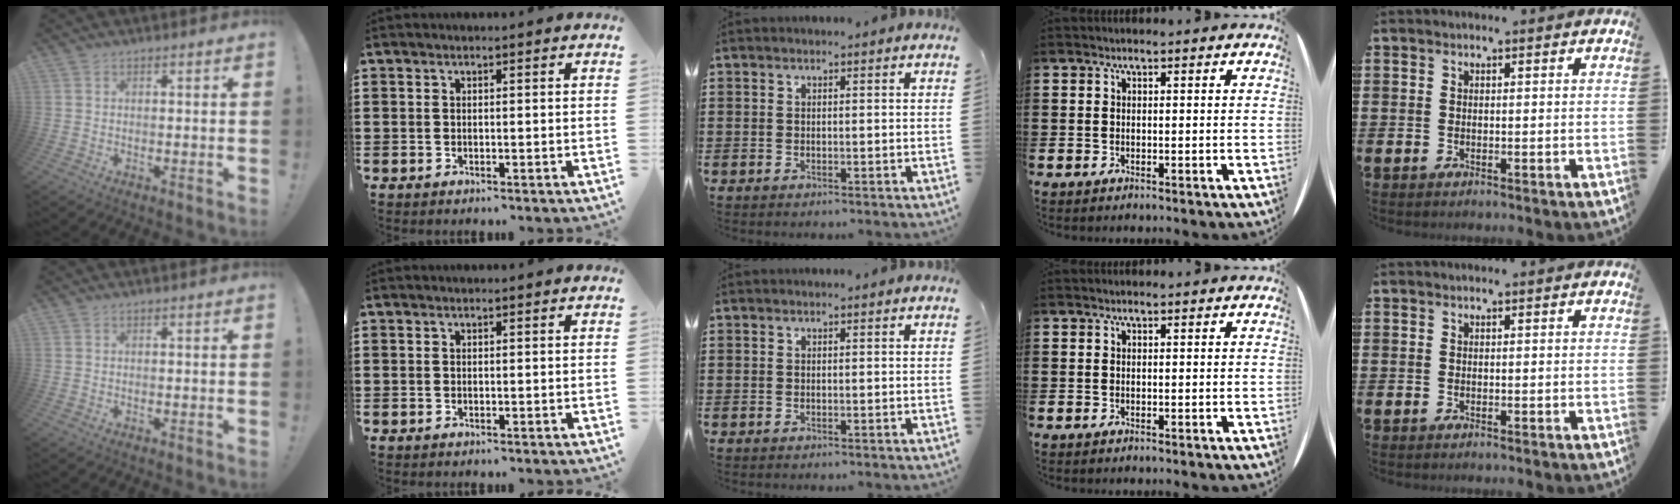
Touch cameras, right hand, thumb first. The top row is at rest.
{}